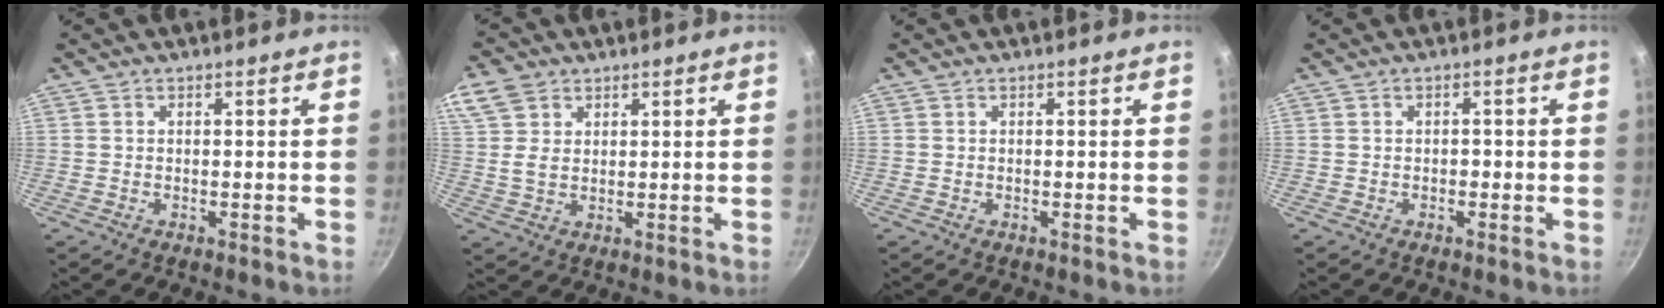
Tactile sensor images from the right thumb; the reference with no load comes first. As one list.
[{"total": 8.4, "force": [4.1, 5.9, 4.3], "torque": [-0.074, -0.006, 0.076]}, {"total": 0.0}, {"total": 0.9, "force": [-0.4, 0.7, 0.5], "torque": [-0.005, 0.005, -0.005]}]